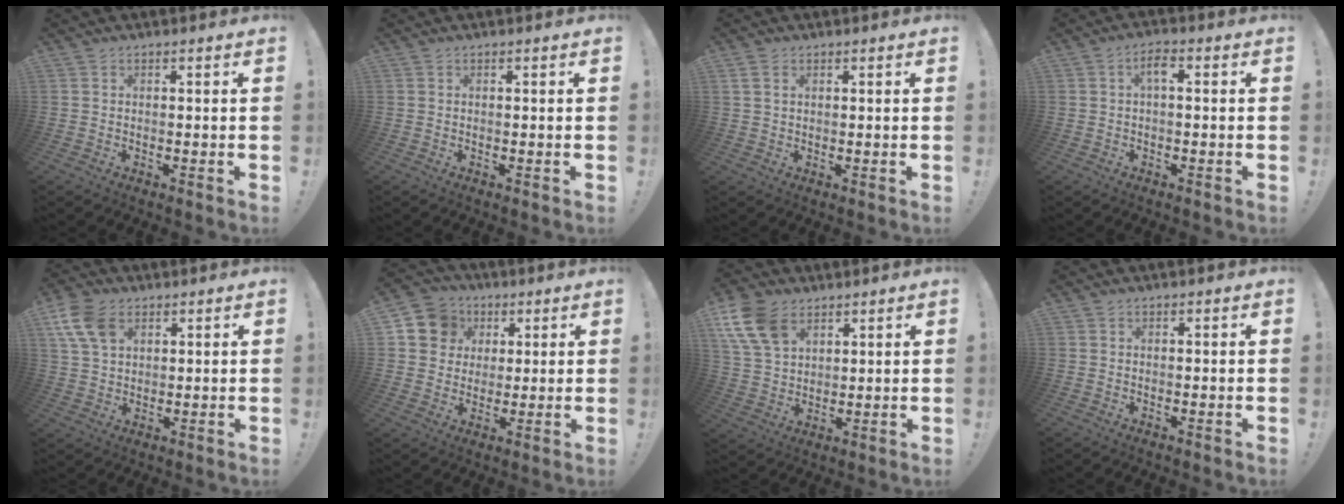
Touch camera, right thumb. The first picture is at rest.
{"total": 0.0}
{"total": 2.2, "force": [1.0, 1.4, 1.4], "torque": [-0.023, 0.000, 0.017]}
{"total": 3.8, "force": [0.2, 1.3, 3.6], "torque": [-0.067, 0.012, 0.000]}
{"total": 10.9, "force": [4.9, 7.3, 6.5], "torque": [-0.123, -0.010, 0.096]}
{"total": 10.8, "force": [3.4, 9.8, 3.0], "torque": [-0.044, -0.007, 0.073]}
{"total": 13.7, "force": [7.3, 9.2, 7.1], "torque": [-0.137, -0.033, 0.144]}
{"total": 0.0}